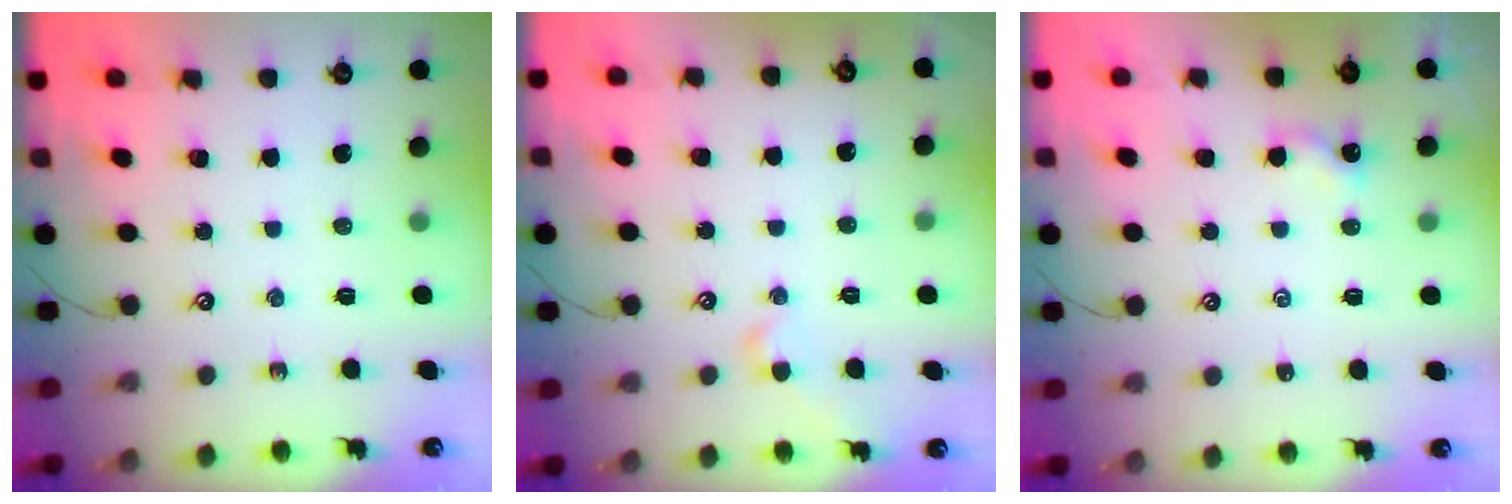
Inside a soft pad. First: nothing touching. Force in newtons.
{"total": 0.8, "press": 0.7, "slide": 0.5}
{"total": 0.6, "press": 0.5, "slide": 0.2}